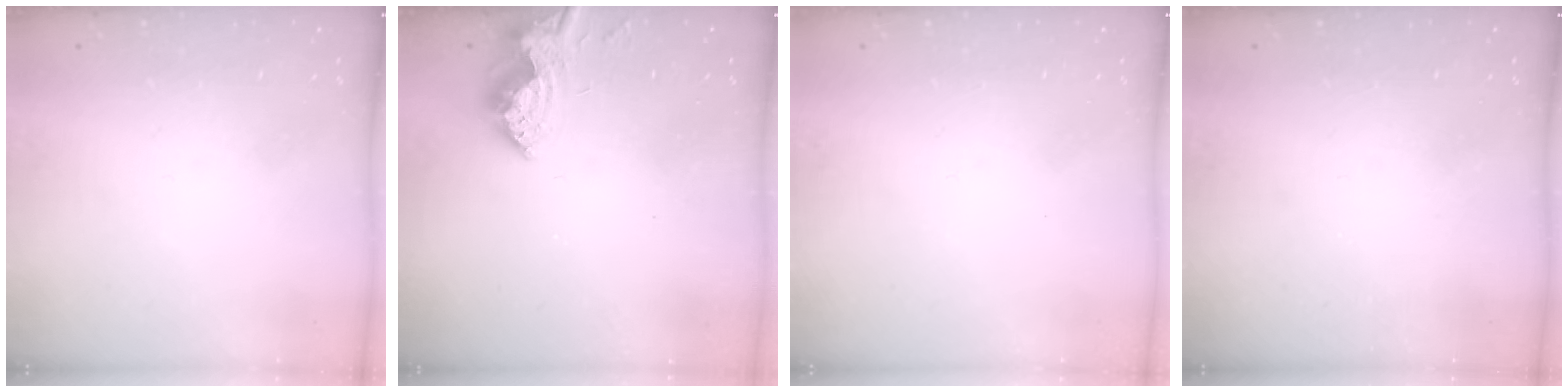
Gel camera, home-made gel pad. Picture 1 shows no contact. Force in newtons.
{"total": 10.4, "press": 10.3, "slide": 0.9}
{"total": 0.0}
{"total": 1.0, "press": 1.0, "slide": 0.2}